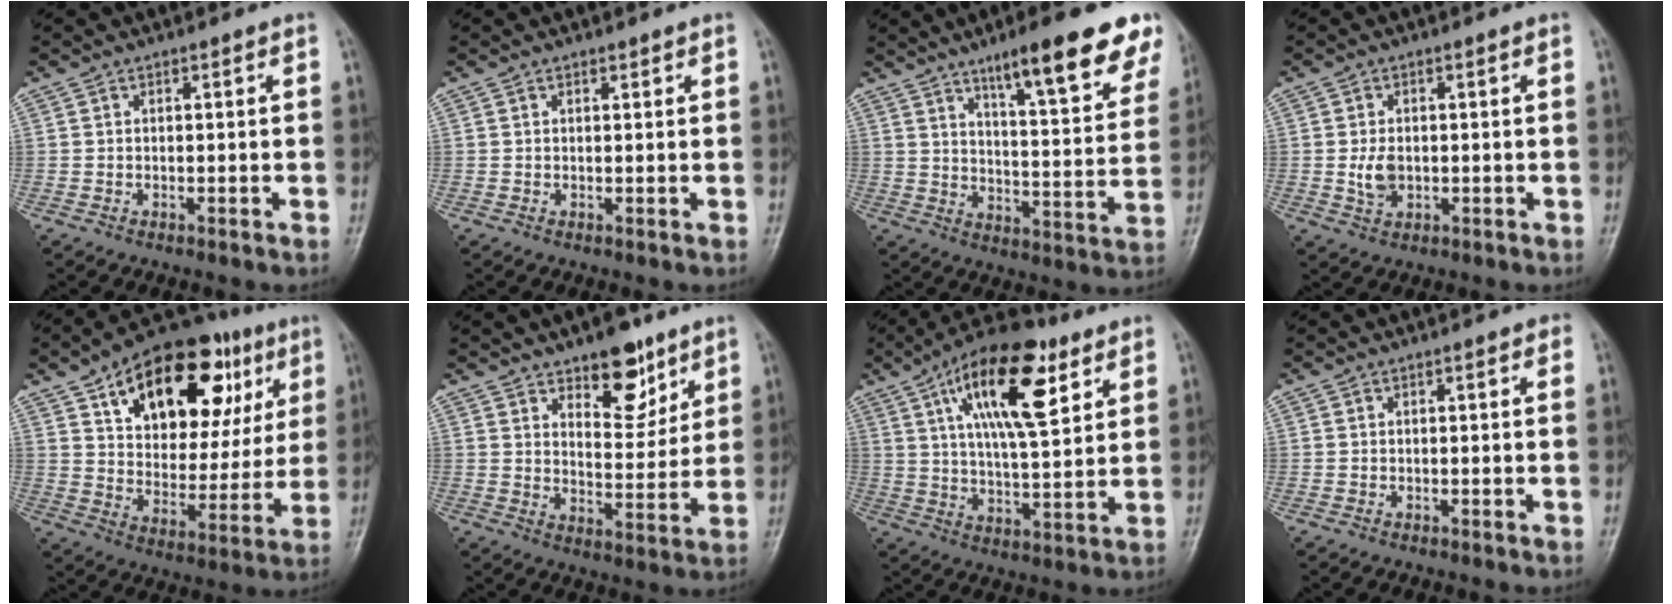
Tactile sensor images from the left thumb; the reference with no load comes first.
{"total": 0.6, "force": [0.5, 0.4, 0.2], "torque": [-0.002, -0.004, 0.006]}
{"total": 17.9, "force": [11.6, 3.7, 13.1], "torque": [-0.148, -0.053, 0.170]}
{"total": 3.8, "force": [-0.2, 2.6, 2.8], "torque": [-0.048, -0.003, 0.000]}
{"total": 26.4, "force": [12.0, 14.3, 18.6], "torque": [-0.234, -0.002, 0.188]}
{"total": 11.2, "force": [7.1, 5.3, 6.8], "torque": [-0.064, -0.048, 0.112]}
{"total": 19.0, "force": [8.6, 7.3, 15.4], "torque": [-0.230, -0.020, 0.140]}
{"total": 0.9, "force": [0.4, 0.4, 0.7], "torque": [-0.006, 0.002, 0.000]}